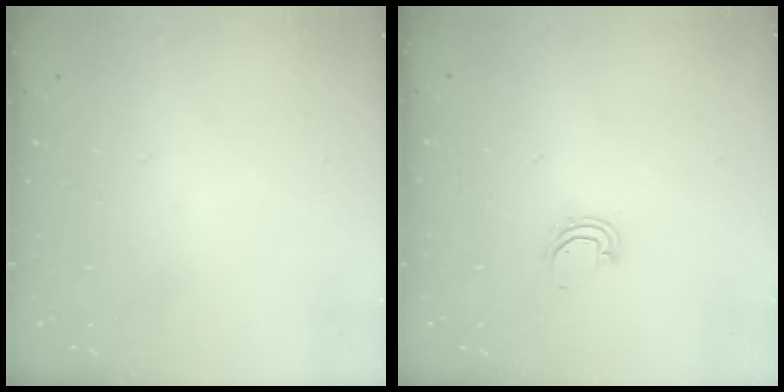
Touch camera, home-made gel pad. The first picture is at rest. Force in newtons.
{"total": 4.3, "press": 4.3, "slide": 0.5}